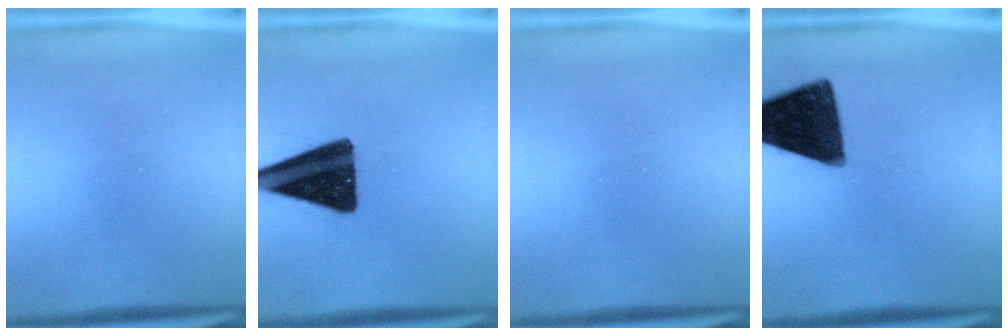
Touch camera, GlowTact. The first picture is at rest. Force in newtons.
{"total": 15.8}
{"total": 0.0}
{"total": 15.1}